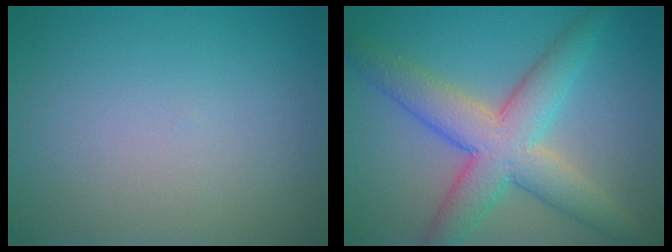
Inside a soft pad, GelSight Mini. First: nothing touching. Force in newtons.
{"total": 7.5, "press": 7.5, "slide": 0.2}